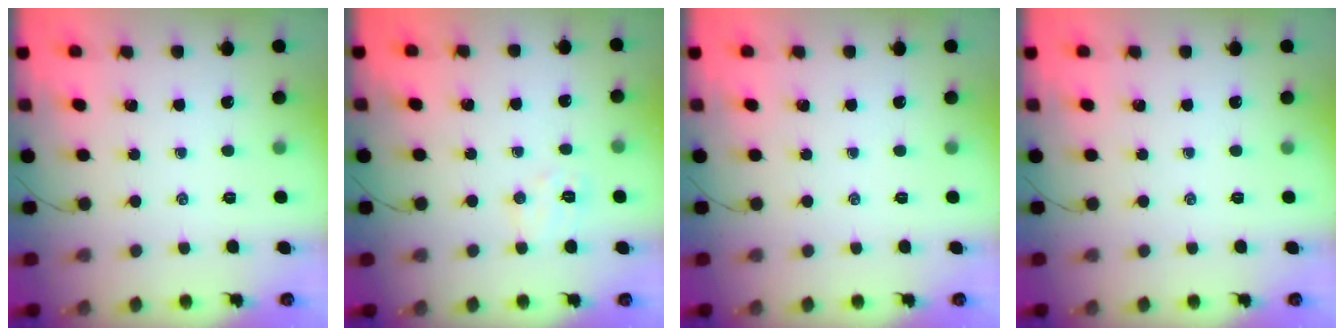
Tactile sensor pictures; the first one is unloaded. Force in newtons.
{"total": 6.7, "press": 6.6, "slide": 1.1}
{"total": 0.0}
{"total": 0.0}